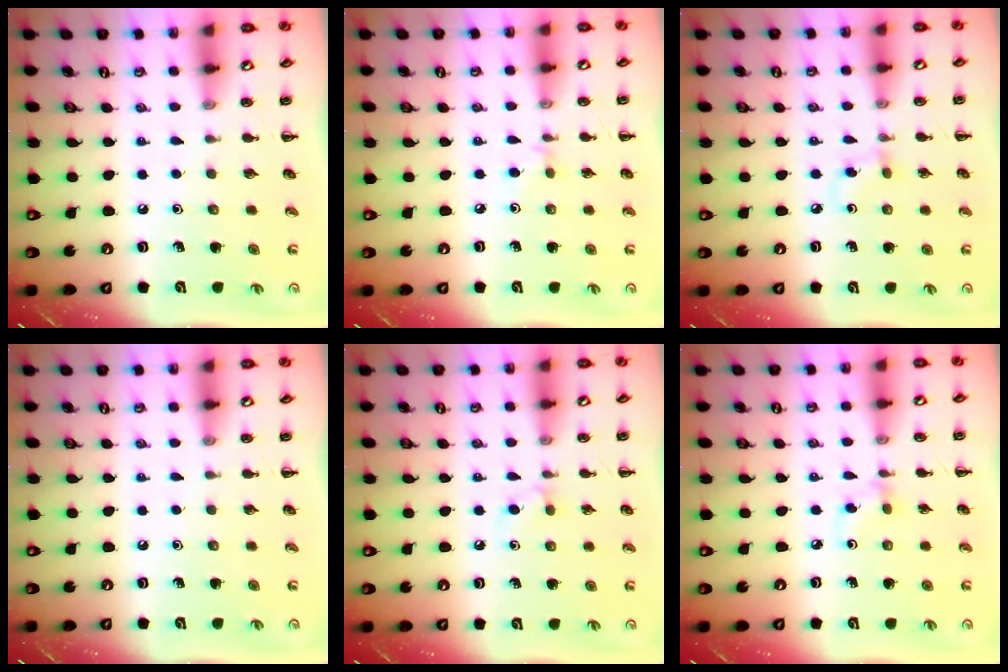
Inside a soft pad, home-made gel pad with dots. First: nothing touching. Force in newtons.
{"total": 2.2, "press": 2.0, "slide": 0.8}
{"total": 4.5, "press": 4.1, "slide": 1.8}
{"total": 0.0}
{"total": 4.6, "press": 4.3, "slide": 1.6}
{"total": 2.9, "press": 2.8, "slide": 0.7}